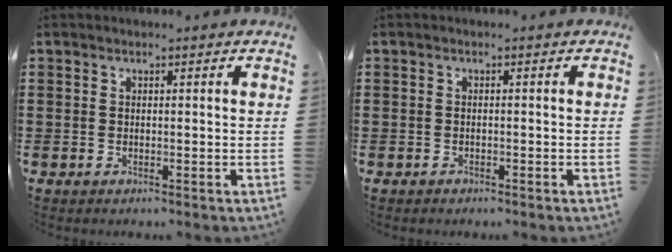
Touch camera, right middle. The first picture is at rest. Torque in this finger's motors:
{"motor_torque": [1.14, 1.00, -0.03, -0.03]}